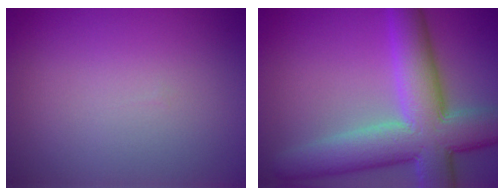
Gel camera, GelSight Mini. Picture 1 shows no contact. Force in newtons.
{"total": 10.8, "press": 10.8, "slide": 0.6}